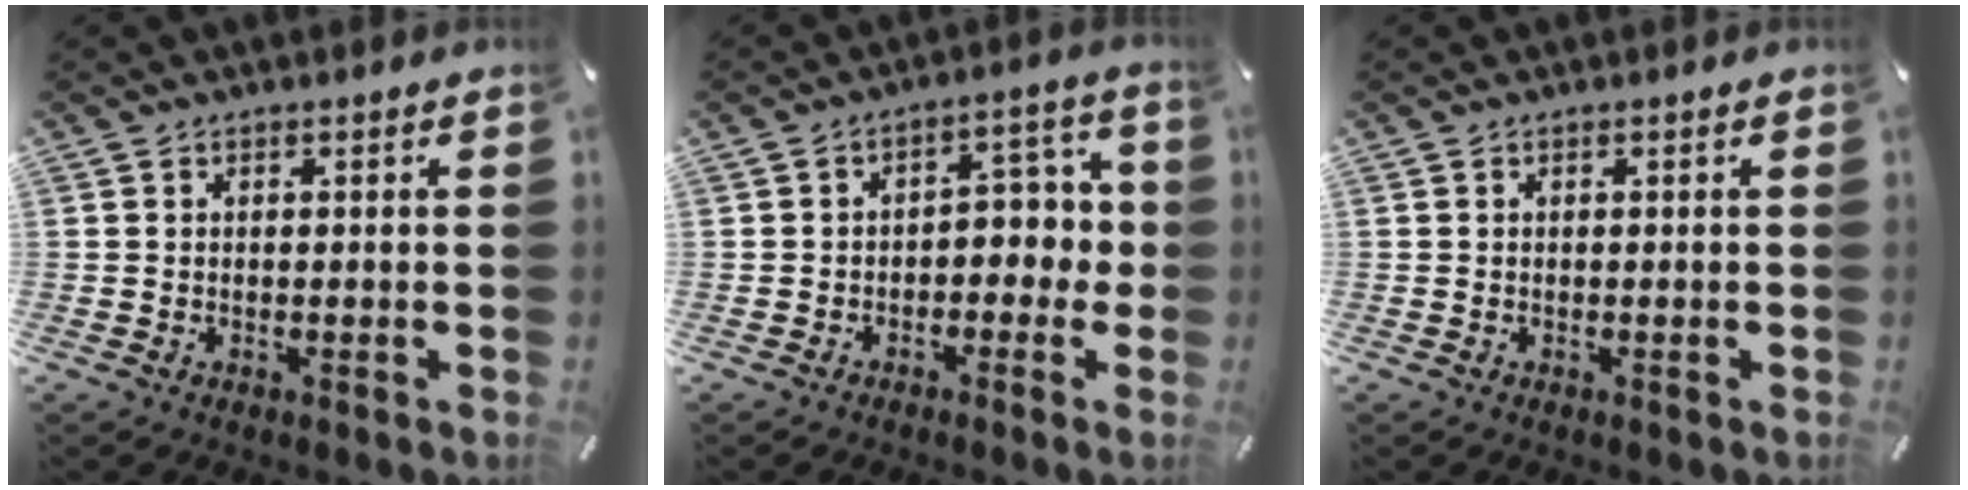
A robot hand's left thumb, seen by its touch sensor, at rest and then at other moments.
{"total": 6.4, "force": [-1.0, 4.6, 4.4], "torque": [-0.058, 0.006, -0.026]}
{"total": 0.0}